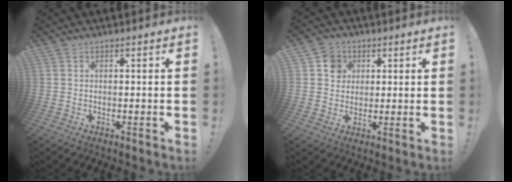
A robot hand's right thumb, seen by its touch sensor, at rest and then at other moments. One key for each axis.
{"total": 6.8, "fx": 2.1, "fy": 6.2, "fz": 1.8, "tx": -0.029, "ty": 0.003, "tz": 0.044}